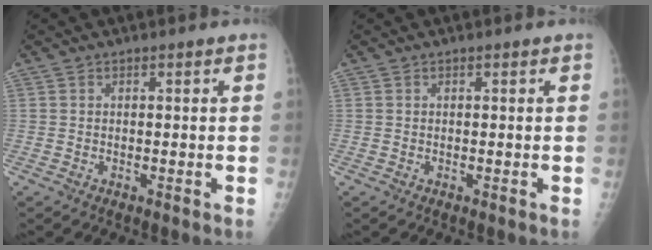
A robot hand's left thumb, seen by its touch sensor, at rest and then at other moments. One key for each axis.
{"total": 0.0}